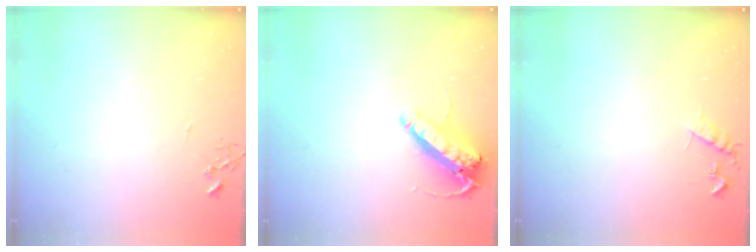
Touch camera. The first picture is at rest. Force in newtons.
{"total": 14.7, "press": 14.5, "slide": 2.6}
{"total": 7.6, "press": 7.6, "slide": 0.4}